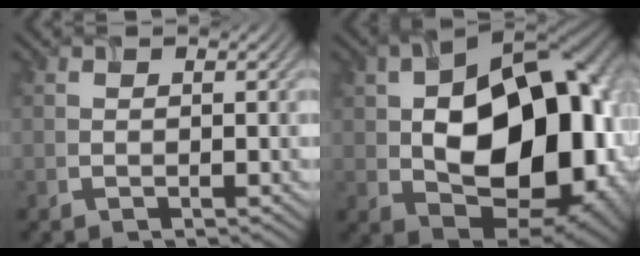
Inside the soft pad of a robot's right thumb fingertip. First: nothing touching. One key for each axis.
{"total": 21.5, "fx": 0.6, "fy": 13.7, "fz": 16.5, "tx": -0.235, "ty": -0.025, "tz": 0.032}